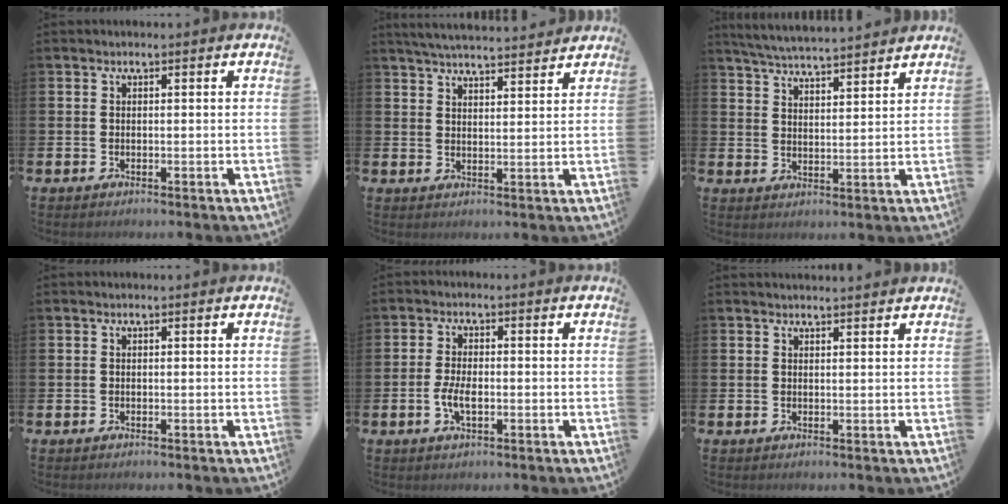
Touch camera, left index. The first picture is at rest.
{"total": 5.1, "force": [5.0, 0.3, 0.8], "torque": [-0.023, -0.029, 0.088]}
{"total": 5.4, "force": [5.3, -0.1, 0.7], "torque": [-0.032, -0.035, 0.094]}
{"total": 0.0}
{"total": 3.4, "force": [-0.8, 1.6, 2.9], "torque": [-0.052, -0.002, -0.018]}
{"total": 1.5, "force": [1.5, 0.0, 0.1], "torque": [0.010, -0.010, 0.024]}